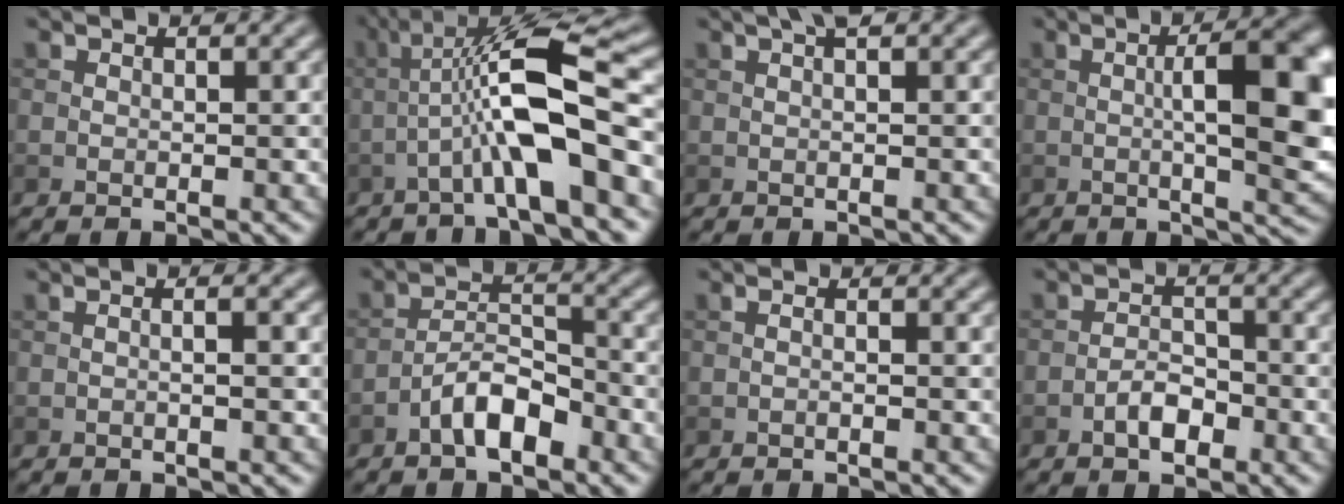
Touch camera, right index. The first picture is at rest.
{"total": 9.7, "force": [-1.8, 1.7, 9.3], "torque": [-0.153, 0.028, -0.040]}
{"total": 2.0, "force": [1.0, 0.3, 1.7], "torque": [-0.022, -0.001, 0.016]}
{"total": 9.6, "force": [0.3, 2.7, 9.2], "torque": [-0.127, -0.001, 0.007]}
{"total": 1.3, "force": [0.0, 0.3, 1.3], "torque": [-0.013, -0.006, -0.004]}
{"total": 4.1, "force": [-2.5, 1.6, 2.8], "torque": [-0.045, 0.014, -0.050]}
{"total": 0.6, "force": [-0.3, 0.1, 0.5], "torque": [-0.011, 0.000, -0.007]}
{"total": 2.5, "force": [-1.4, 1.2, 1.7], "torque": [-0.024, 0.008, -0.027]}